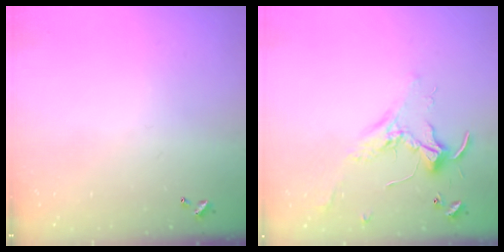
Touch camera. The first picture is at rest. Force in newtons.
{"total": 2.3, "press": 2.3, "slide": 0.5}